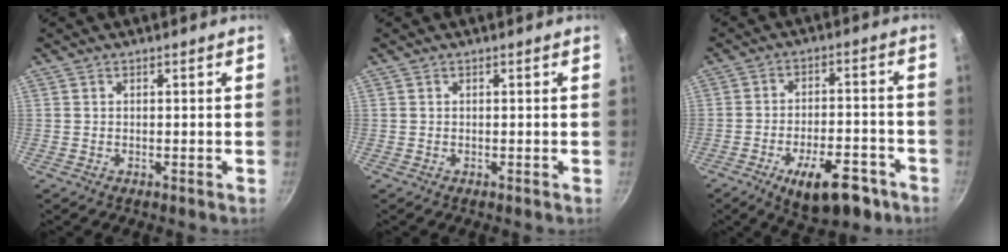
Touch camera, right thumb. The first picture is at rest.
{"total": 0.0}
{"total": 13.5, "force": [-7.2, 5.9, 9.8], "torque": [-0.121, 0.038, -0.097]}